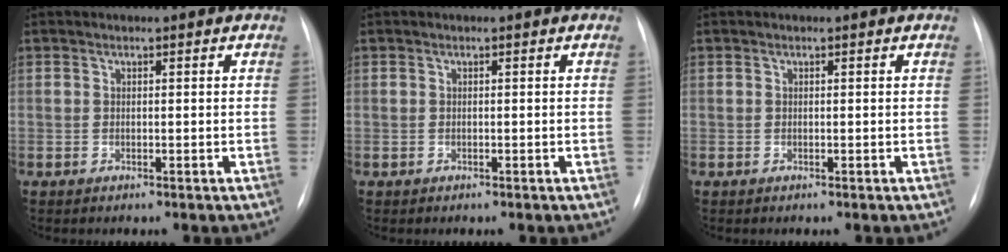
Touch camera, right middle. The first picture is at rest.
{"total": 0.0}
{"total": 0.0}